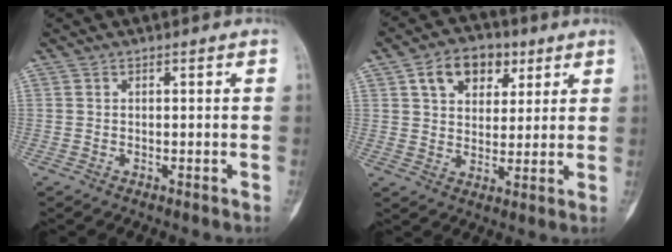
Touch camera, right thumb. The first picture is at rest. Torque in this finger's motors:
{"motor_torque": [-0.36, 0.64, 0.14, -0.11, 0.03]}